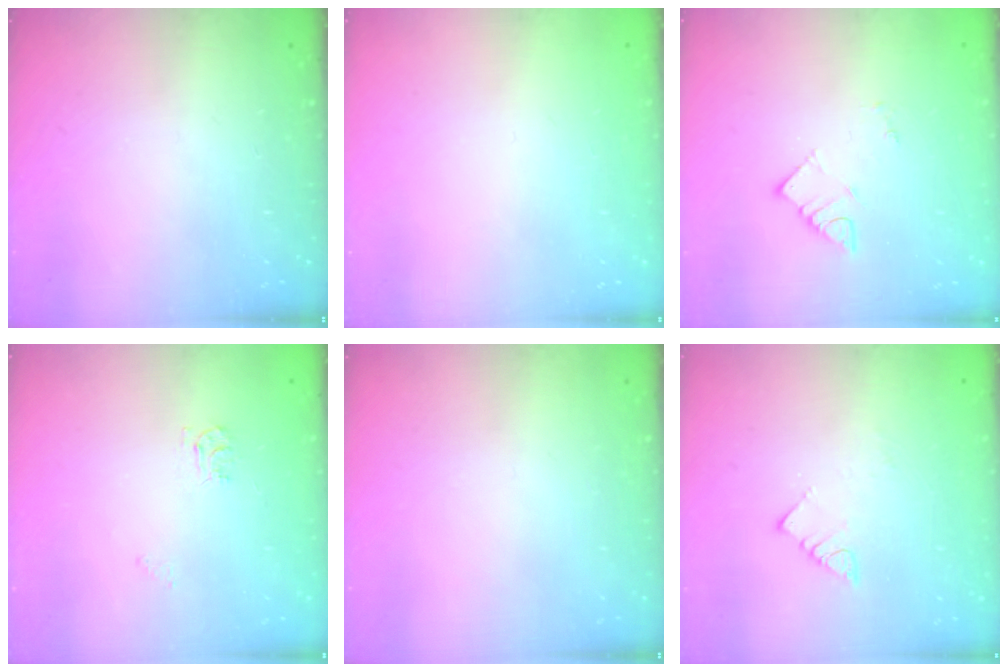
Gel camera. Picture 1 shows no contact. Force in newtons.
{"total": 0.7, "press": 0.6, "slide": 0.1}
{"total": 3.2, "press": 3.2, "slide": 0.1}
{"total": 3.9, "press": 3.9, "slide": 0.6}
{"total": 0.0}
{"total": 4.0, "press": 4.0, "slide": 0.4}